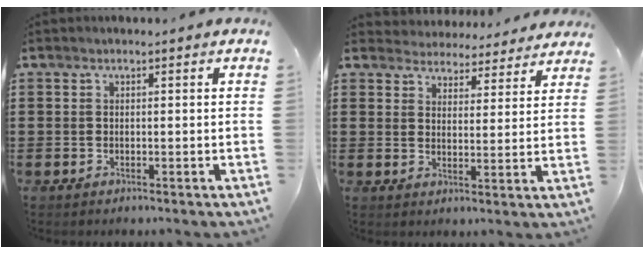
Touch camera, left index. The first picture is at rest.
{"total": 4.3, "force": [4.2, 0.6, -0.2], "torque": [-0.018, -0.024, 0.074]}